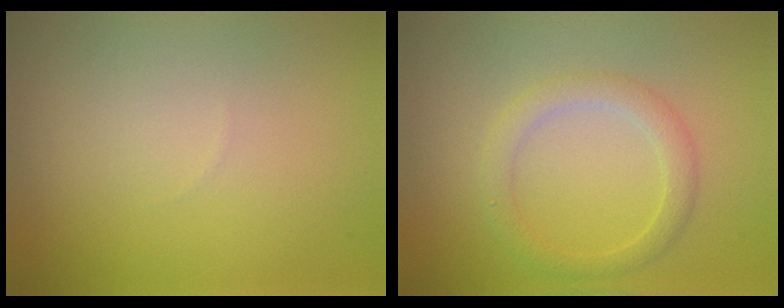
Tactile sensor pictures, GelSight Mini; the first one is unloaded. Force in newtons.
{"total": 2.4, "press": 2.4, "slide": 0.1}